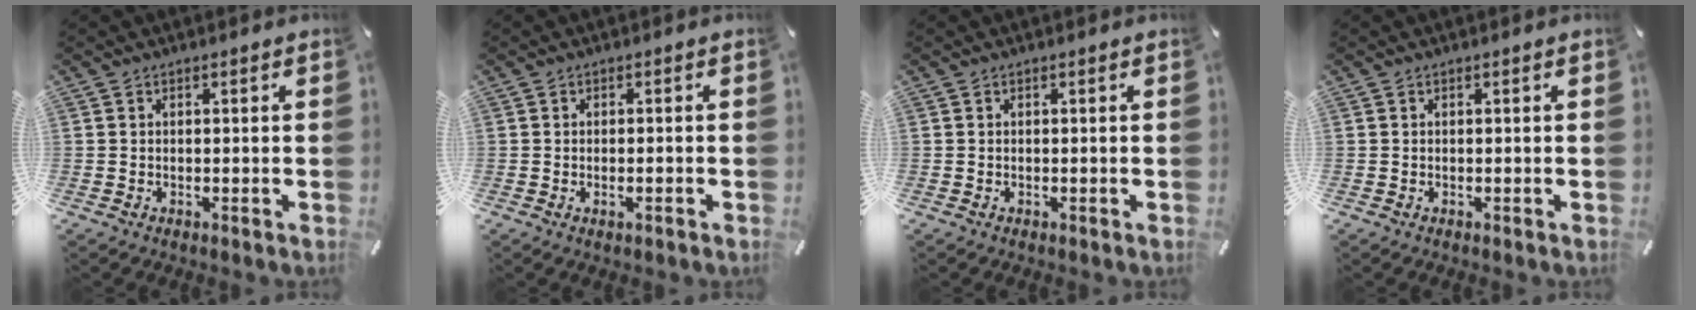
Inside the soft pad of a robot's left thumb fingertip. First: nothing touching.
{"total": 1.1, "force": [-0.4, 0.3, 1.0], "torque": [-0.018, 0.000, -0.007]}
{"total": 0.0}
{"total": 0.0}